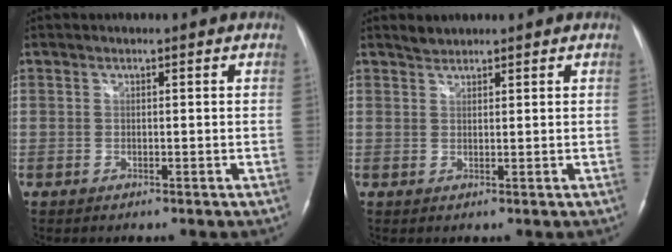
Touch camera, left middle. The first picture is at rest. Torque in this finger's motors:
{"motor_torque": [0.08, 0.01, -0.07, 0.00]}